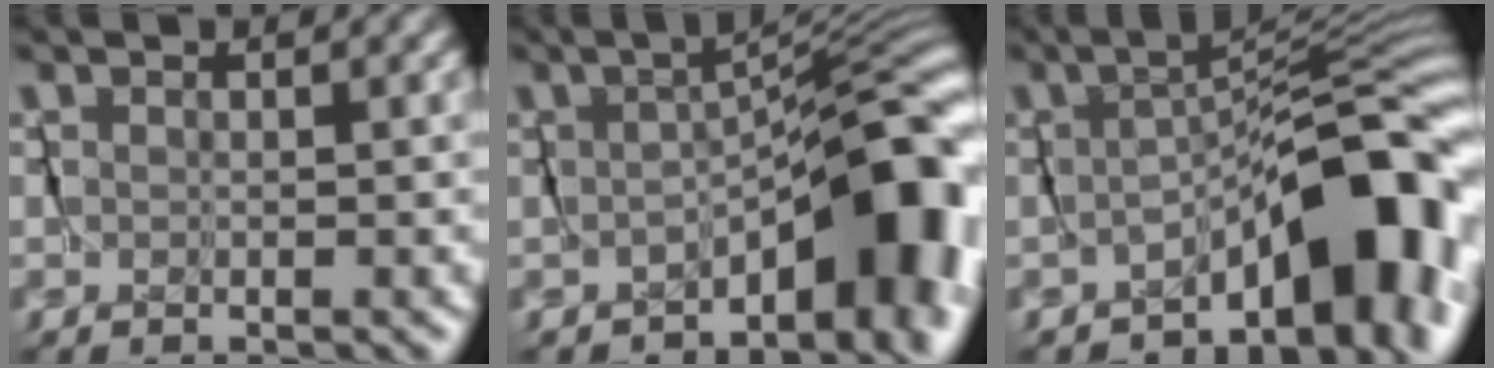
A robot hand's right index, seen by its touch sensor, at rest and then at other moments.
{"total": 7.0, "force": [-3.5, 2.6, 5.5], "torque": [-0.062, -0.003, -0.046]}
{"total": 7.5, "force": [-4.1, 2.1, 5.9], "torque": [-0.063, -0.005, -0.062]}